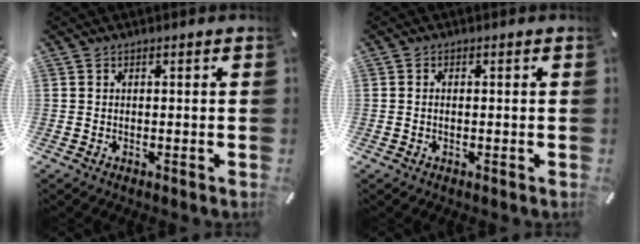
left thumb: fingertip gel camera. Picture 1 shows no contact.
{"total": 0.9, "force": [-0.2, 0.5, 0.7], "torque": [-0.016, 0.001, -0.004]}